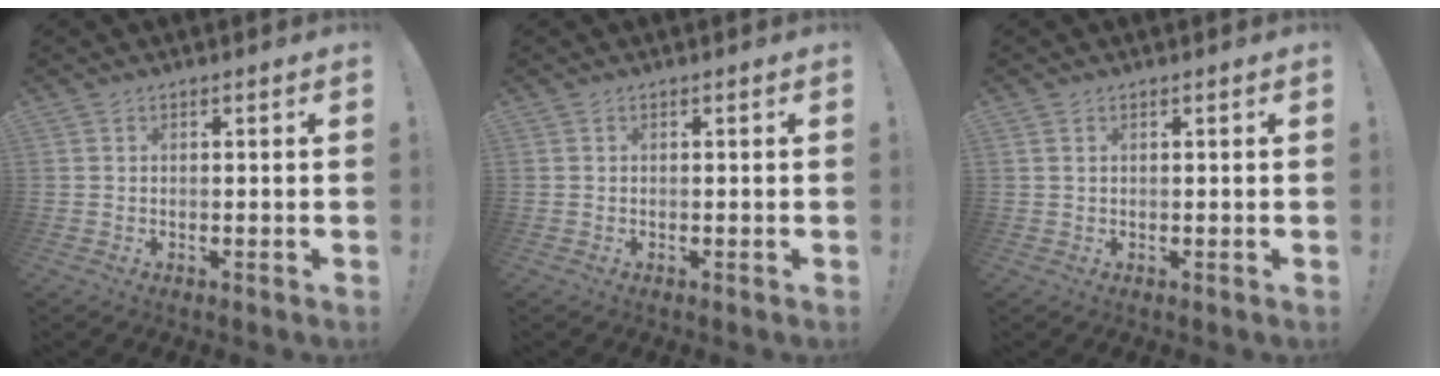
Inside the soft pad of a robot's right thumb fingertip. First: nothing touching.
{"total": 0.0}
{"total": 0.8, "force": [0.4, 0.3, 0.6], "torque": [-0.018, 0.003, 0.009]}